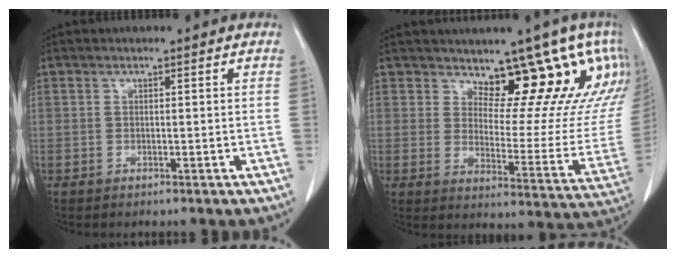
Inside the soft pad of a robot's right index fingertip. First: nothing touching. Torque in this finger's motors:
{"motor_torque": [-0.07, 0.35, 0.03, -0.01]}